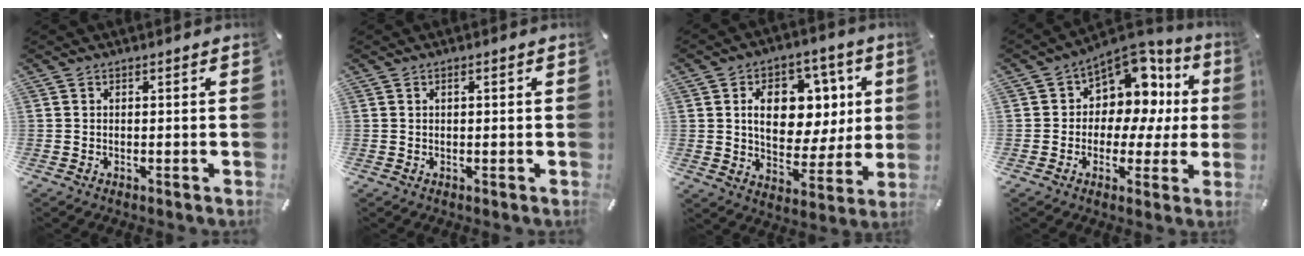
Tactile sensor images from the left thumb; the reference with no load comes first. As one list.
[{"total": 0.8, "force": [0.2, 0.4, 0.7], "torque": [-0.013, 0.004, 0.003]}, {"total": 14.4, "force": [3.6, 10.9, 8.7], "torque": [-0.122, -0.008, 0.067]}, {"total": 11.2, "force": [5.2, 8.2, 5.6], "torque": [-0.073, -0.058, 0.094]}]